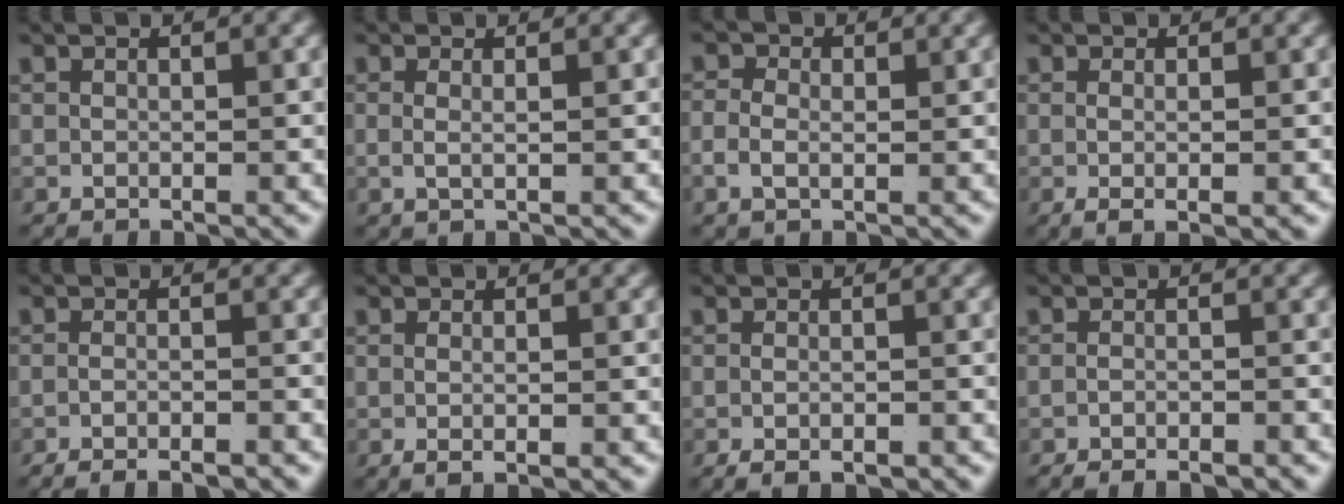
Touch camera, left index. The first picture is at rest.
{"total": 1.3, "force": [0.2, -0.2, 1.3], "torque": [-0.036, -0.014, 0.011]}
{"total": 1.7, "force": [-0.3, 1.1, 1.3], "torque": [-0.036, -0.012, -0.003]}
{"total": 1.8, "force": [-0.6, -0.2, 1.7], "torque": [-0.034, -0.014, -0.001]}
{"total": 3.4, "force": [-3.1, 0.4, 1.3], "torque": [-0.023, -0.009, -0.047]}
{"total": 1.6, "force": [-0.6, -0.3, 1.4], "torque": [-0.027, -0.009, -0.003]}
{"total": 2.2, "force": [-1.9, 0.3, 1.2], "torque": [-0.020, -0.012, -0.022]}
{"total": 2.8, "force": [-2.6, 0.2, 1.0], "torque": [-0.017, -0.009, -0.040]}